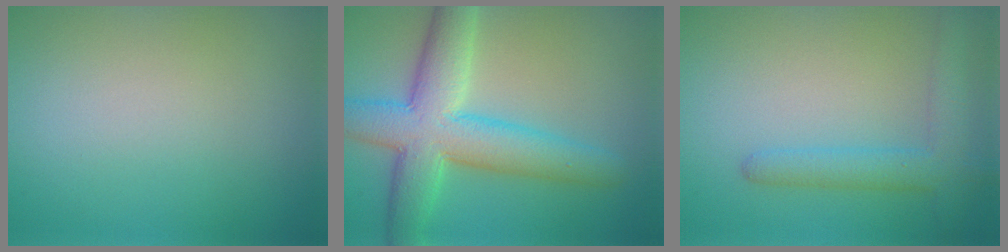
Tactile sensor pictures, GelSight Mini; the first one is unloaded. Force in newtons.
{"total": 8.3, "press": 8.3, "slide": 0.1}
{"total": 3.5, "press": 3.5, "slide": 0.2}